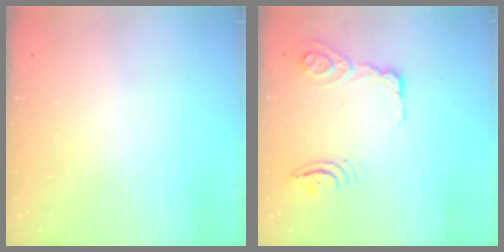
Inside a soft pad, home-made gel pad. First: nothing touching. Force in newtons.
{"total": 21.3, "press": 16.2, "slide": 13.8}